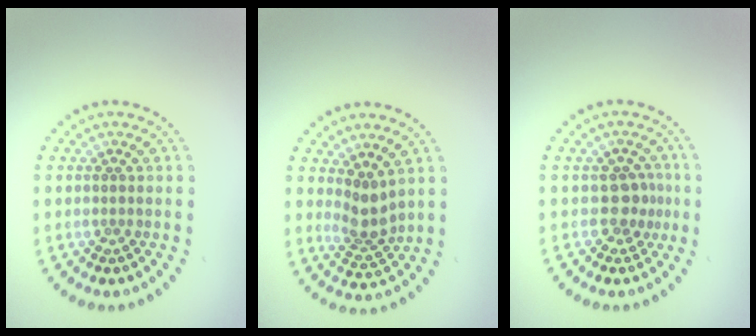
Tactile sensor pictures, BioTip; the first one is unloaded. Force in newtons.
{"total": 2.5, "press": 1.9, "slide": 1.7}
{"total": 1.9, "press": 1.6, "slide": 1.0}